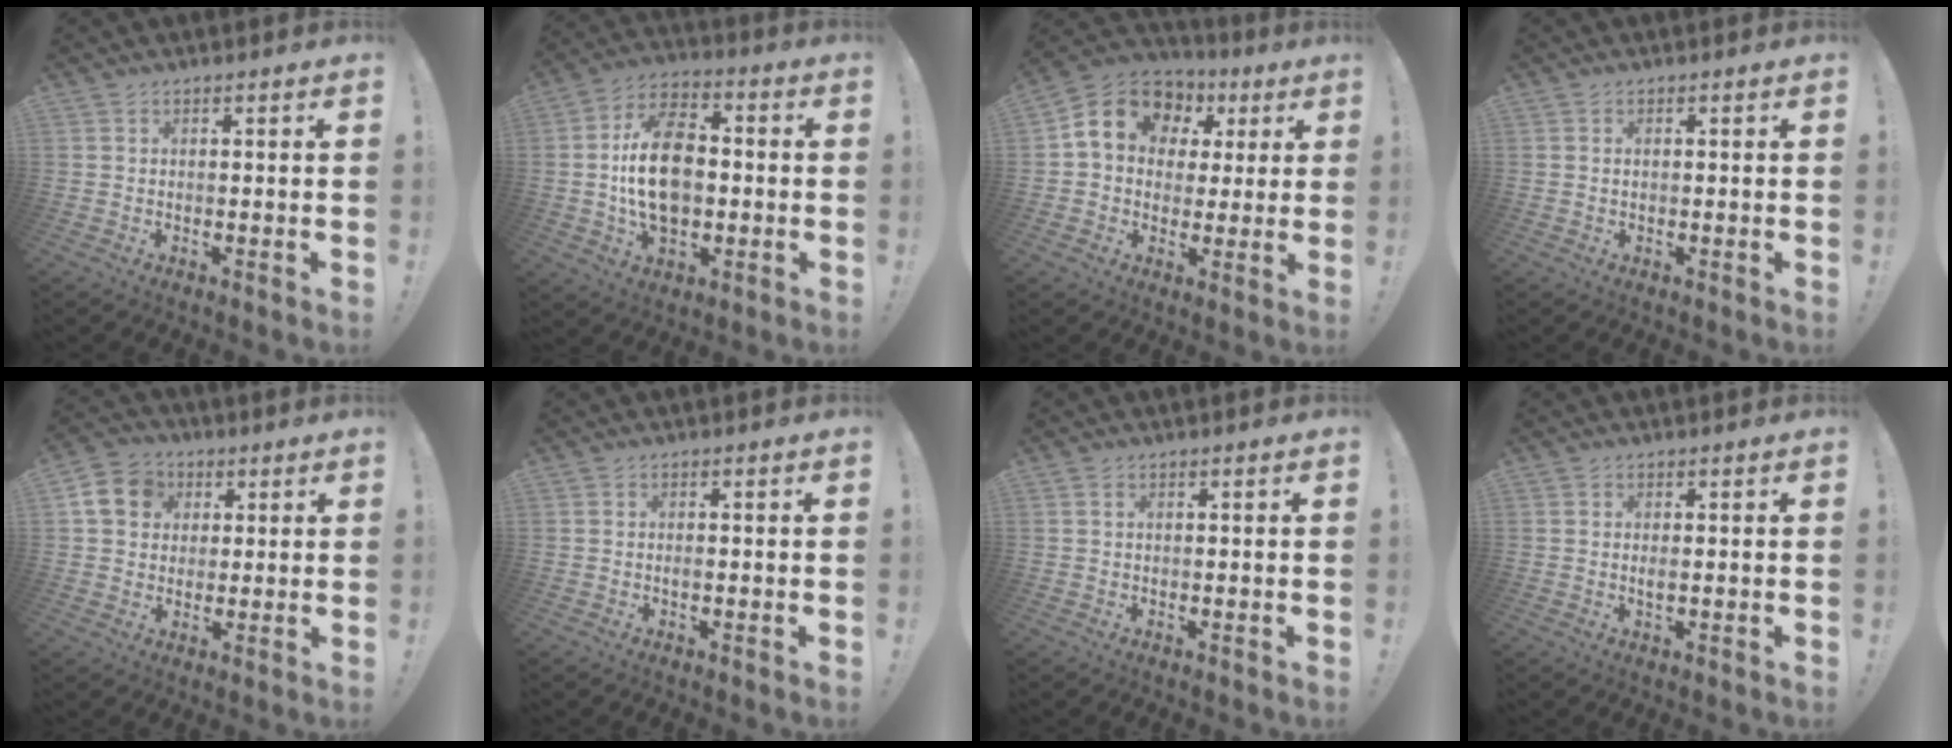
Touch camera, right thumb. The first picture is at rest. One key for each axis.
{"total": 18.1, "fx": -0.9, "fy": 12.1, "fz": 13.4, "tx": -0.232, "ty": 0.010, "tz": -0.019}
{"total": 14.3, "fx": 5.1, "fy": 11.2, "fz": 7.2, "tx": -0.101, "ty": -0.016, "tz": 0.098}
{"total": 0.7, "fx": 0.3, "fy": 0.4, "fz": 0.5, "tx": -0.011, "ty": 0.003, "tz": 0.004}
{"total": 11.0, "fx": 3.2, "fy": 9.5, "fz": 4.6, "tx": -0.062, "ty": 0.002, "tz": 0.068}
{"total": 0.7, "fx": -0.3, "fy": 0.2, "fz": 0.7, "tx": -0.012, "ty": -0.001, "tz": -0.005}
{"total": 0.6, "fx": 0.2, "fy": 0.2, "fz": 0.5, "tx": -0.008, "ty": 0.001, "tz": 0.004}
{"total": 1.3, "fx": 0.0, "fy": 0.3, "fz": 1.3, "tx": -0.017, "ty": -0.003, "tz": -0.001}